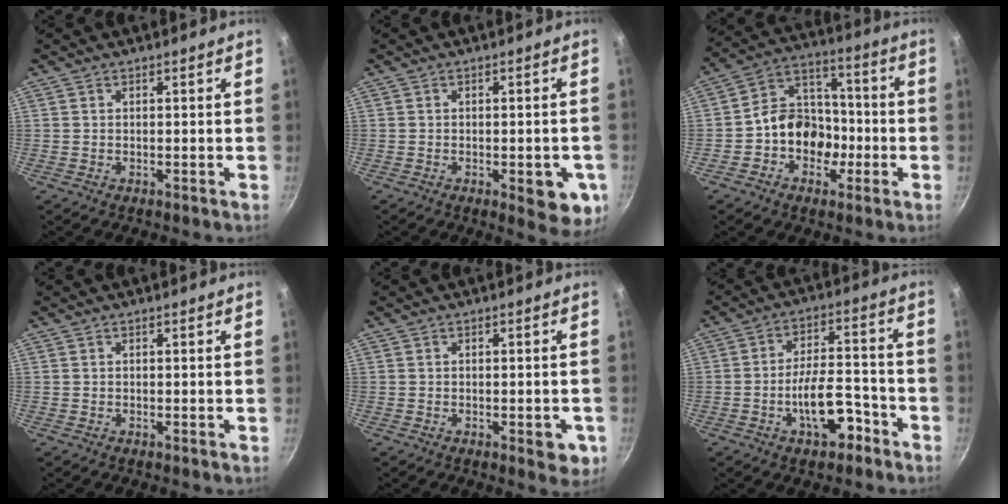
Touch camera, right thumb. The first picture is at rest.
{"total": 7.3, "force": [-2.5, 2.9, 6.3], "torque": [-0.056, 0.002, -0.022]}
{"total": 12.3, "force": [-2.8, 9.8, 6.9], "torque": [-0.070, 0.048, -0.057]}
{"total": 0.0}
{"total": 3.8, "force": [-1.4, 1.6, 3.2], "torque": [-0.022, 0.003, -0.011]}
{"total": 10.1, "force": [-4.6, 4.8, 7.6], "torque": [-0.116, 0.043, -0.074]}